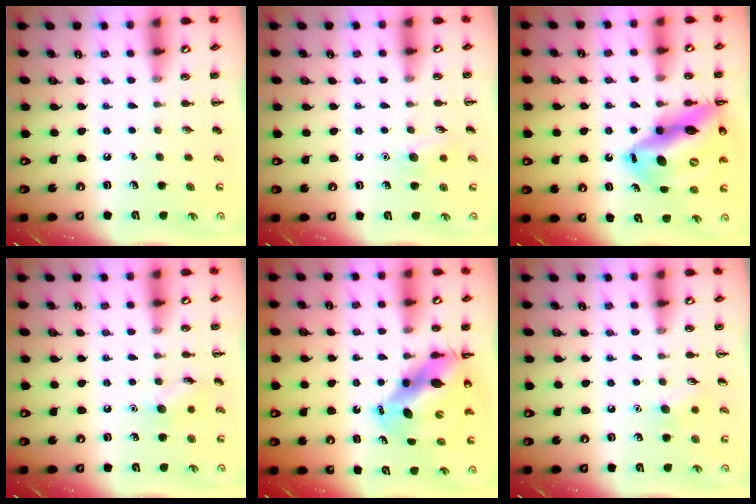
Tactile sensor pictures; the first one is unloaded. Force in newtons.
{"total": 7.5, "press": 7.2, "slide": 2.1}
{"total": 22.4, "press": 21.6, "slide": 5.7}
{"total": 6.5, "press": 6.3, "slide": 1.5}
{"total": 11.8, "press": 11.3, "slide": 3.2}
{"total": 6.1, "press": 5.9, "slide": 1.8}